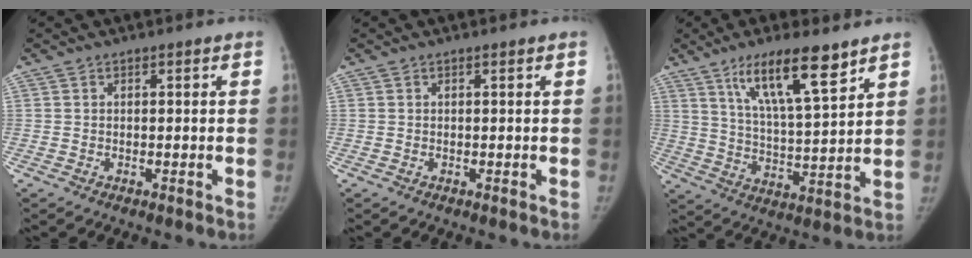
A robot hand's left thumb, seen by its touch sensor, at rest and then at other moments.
{"total": 0.0}
{"total": 13.6, "force": [8.6, 2.8, 10.2], "torque": [-0.166, -0.044, 0.156]}